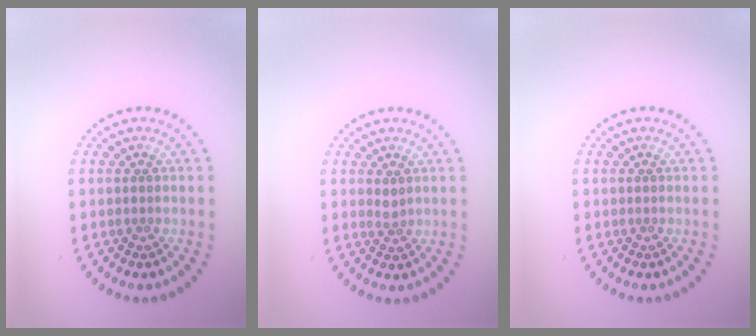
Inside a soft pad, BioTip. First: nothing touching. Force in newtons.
{"total": 0.9, "press": 0.7, "slide": 0.6}
{"total": 0.0}